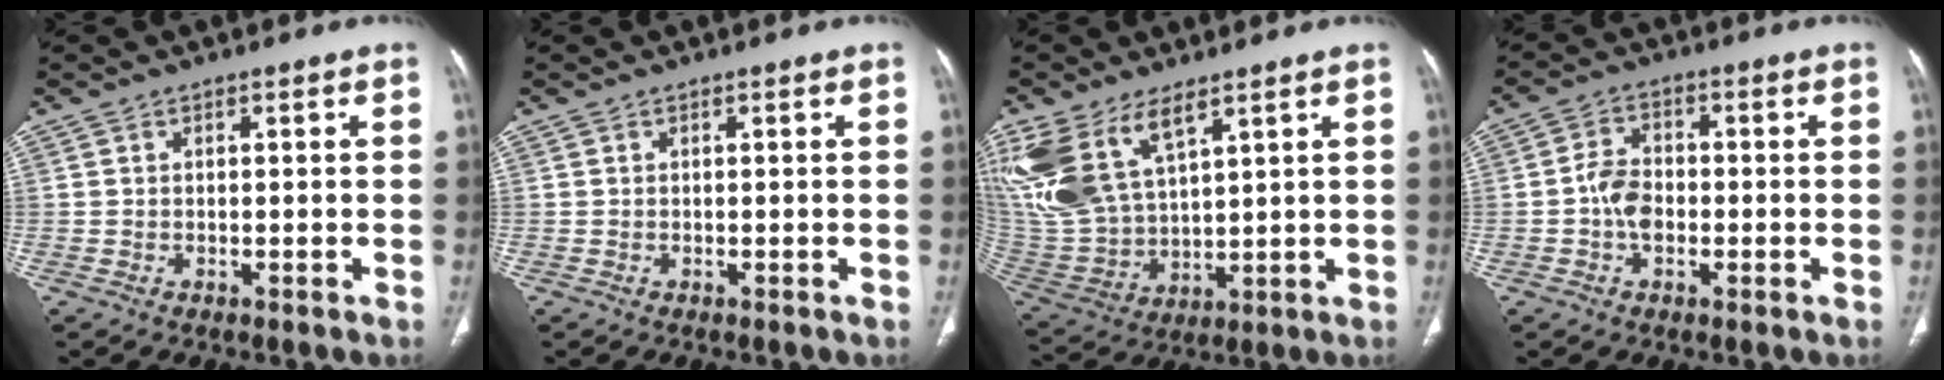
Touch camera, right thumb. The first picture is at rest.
{"total": 0.0}
{"total": 19.1, "force": [10.1, 9.8, 12.9], "torque": [-0.290, -0.025, 0.218]}
{"total": 5.4, "force": [-1.0, 3.7, 3.8], "torque": [-0.062, 0.015, -0.025]}